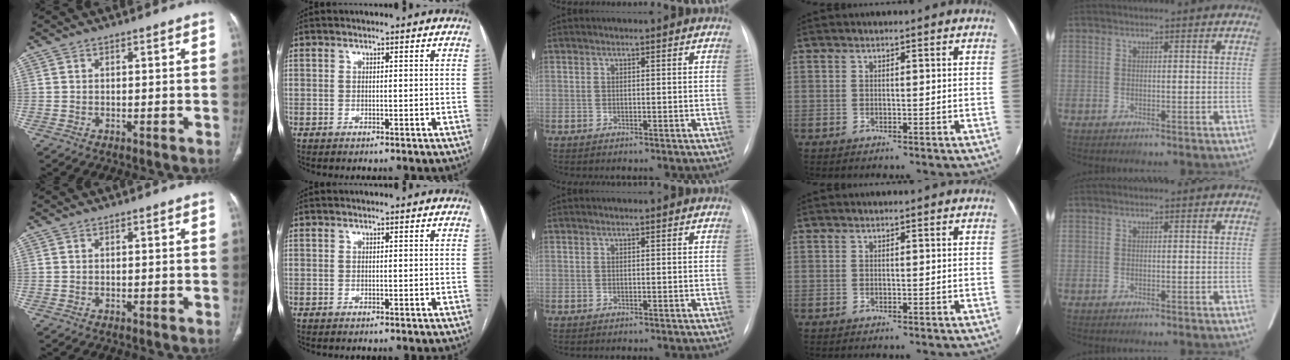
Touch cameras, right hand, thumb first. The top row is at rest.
{}